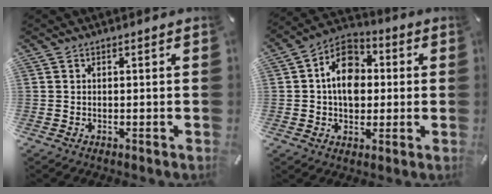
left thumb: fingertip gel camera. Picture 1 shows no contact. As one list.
[{"total": 11.6, "force": [0.2, 9.0, 7.2], "torque": [-0.121, 0.010, 0.001]}]